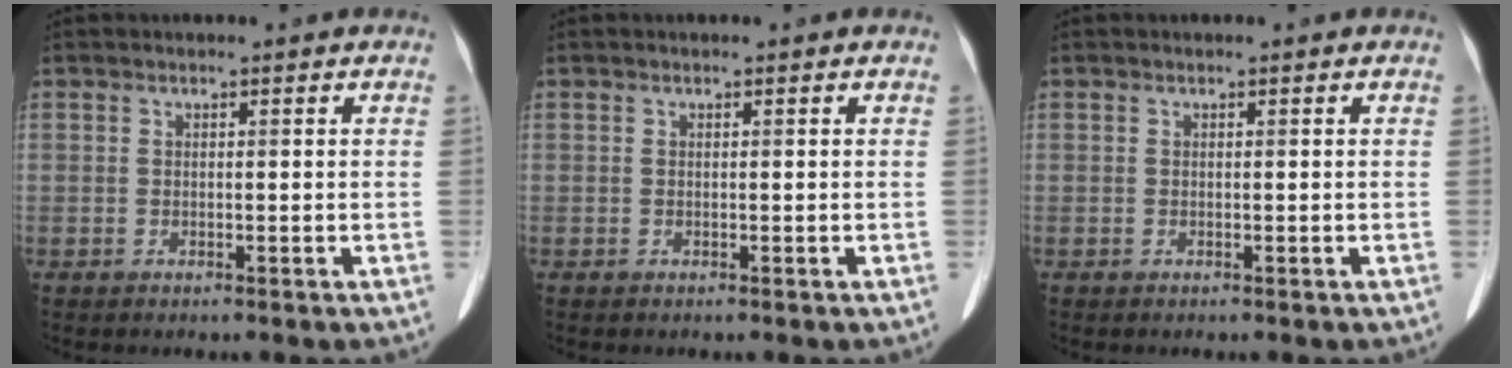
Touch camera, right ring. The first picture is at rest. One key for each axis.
{"total": 0.0}
{"total": 0.0}